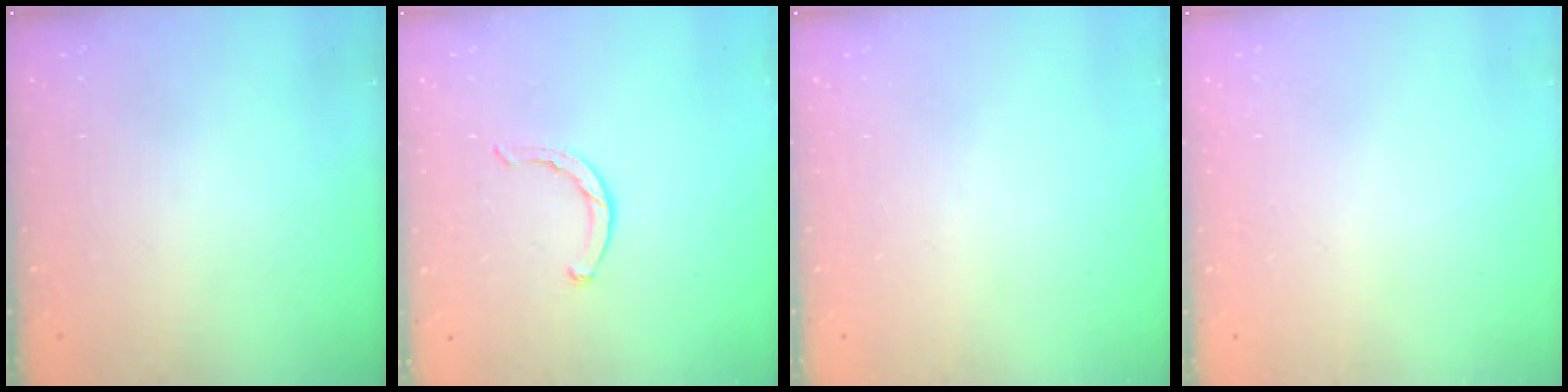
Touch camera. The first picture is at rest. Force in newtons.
{"total": 2.3, "press": 2.3, "slide": 0.4}
{"total": 0.0}
{"total": 2.6, "press": 2.6, "slide": 0.2}